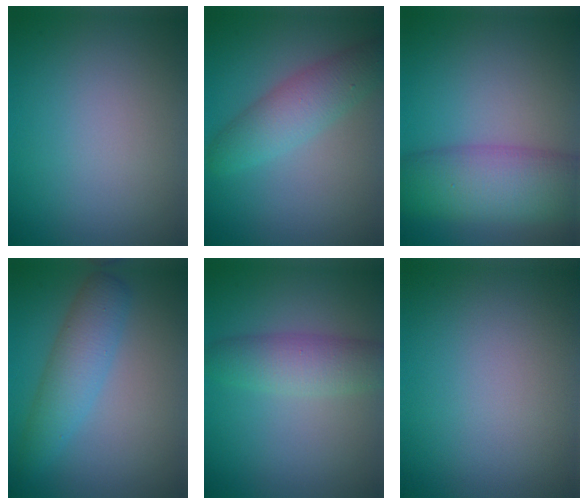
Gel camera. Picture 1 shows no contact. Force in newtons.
{"total": 4.2, "press": 4.2, "slide": 0.1}
{"total": 8.0, "press": 8.0, "slide": 0.2}
{"total": 3.9, "press": 3.9, "slide": 0.1}
{"total": 4.0, "press": 4.0, "slide": 0.0}
{"total": 0.0}